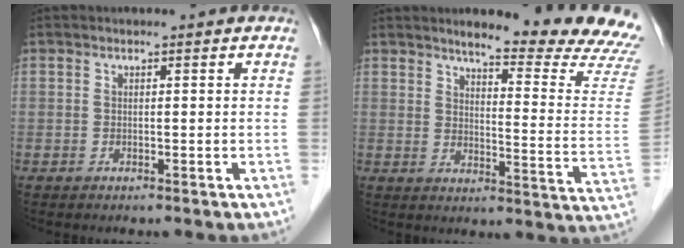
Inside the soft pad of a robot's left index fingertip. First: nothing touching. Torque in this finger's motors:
{"motor_torque": [0.06, -0.24, 0.27, 0.07]}